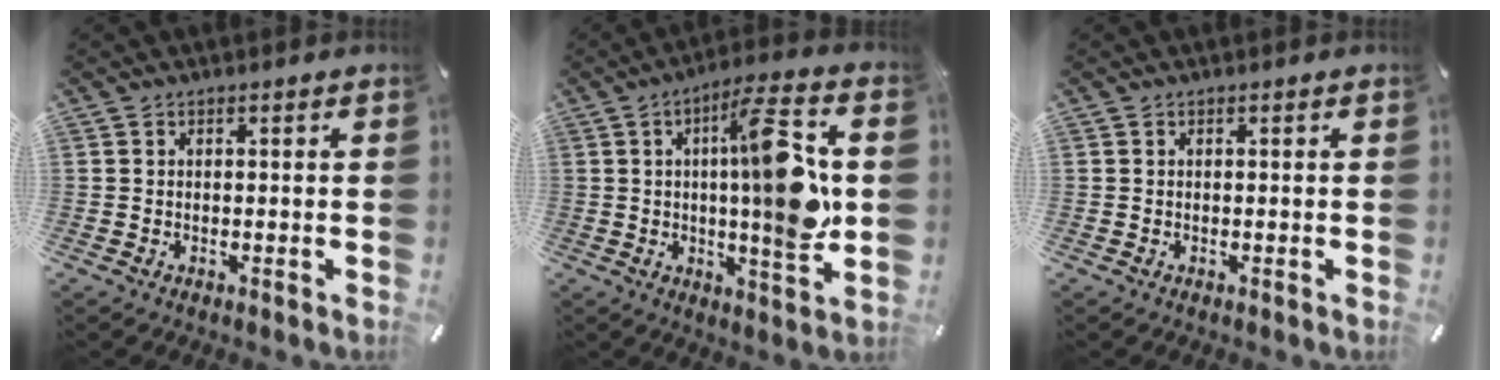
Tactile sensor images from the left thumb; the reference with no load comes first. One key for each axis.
{"total": 18.1, "fx": 2.5, "fy": 4.0, "fz": 17.5, "tx": -0.276, "ty": -0.006, "tz": 0.030}
{"total": 0.0}